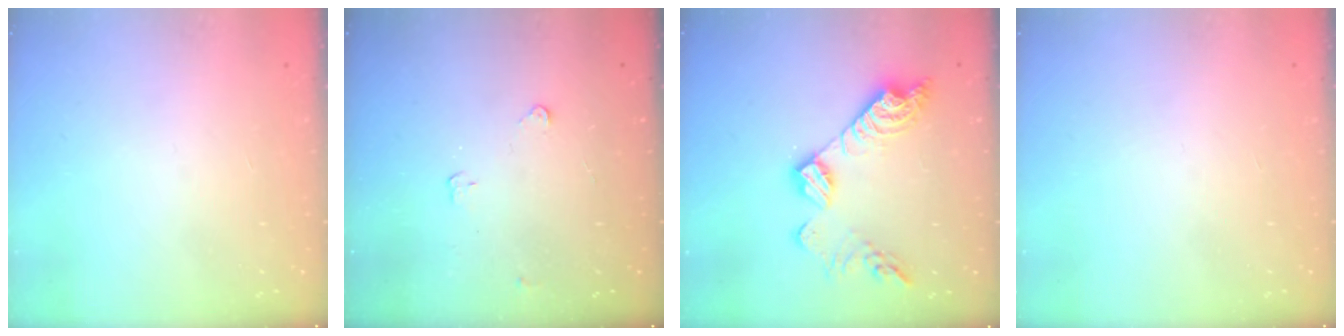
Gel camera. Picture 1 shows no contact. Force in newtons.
{"total": 3.2, "press": 3.1, "slide": 0.4}
{"total": 16.2, "press": 16.2, "slide": 1.2}
{"total": 0.0}